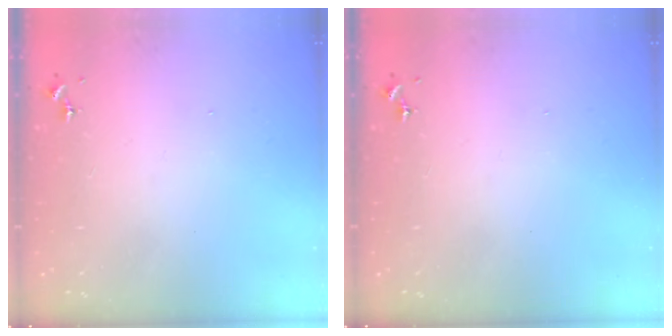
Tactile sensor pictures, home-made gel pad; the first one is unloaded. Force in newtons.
{"total": 0.0}